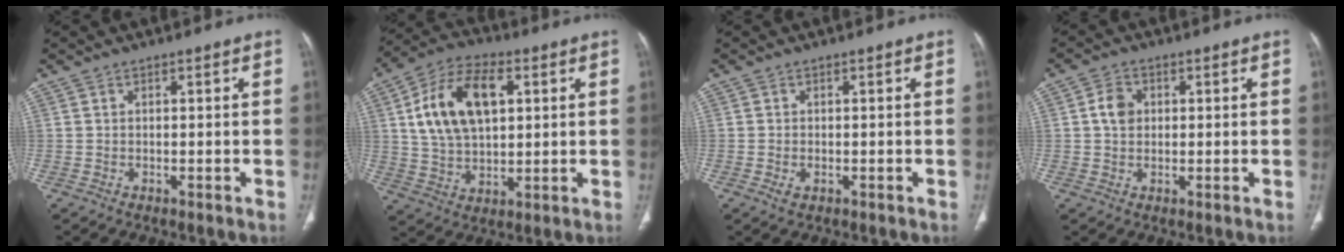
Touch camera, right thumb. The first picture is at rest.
{"total": 16.3, "force": [4.3, 9.4, 12.5], "torque": [-0.215, 0.008, 0.078]}
{"total": 1.6, "force": [-0.5, 1.0, 1.1], "torque": [-0.022, 0.001, -0.006]}
{"total": 3.9, "force": [0.7, 3.0, 2.3], "torque": [-0.038, 0.004, 0.009]}